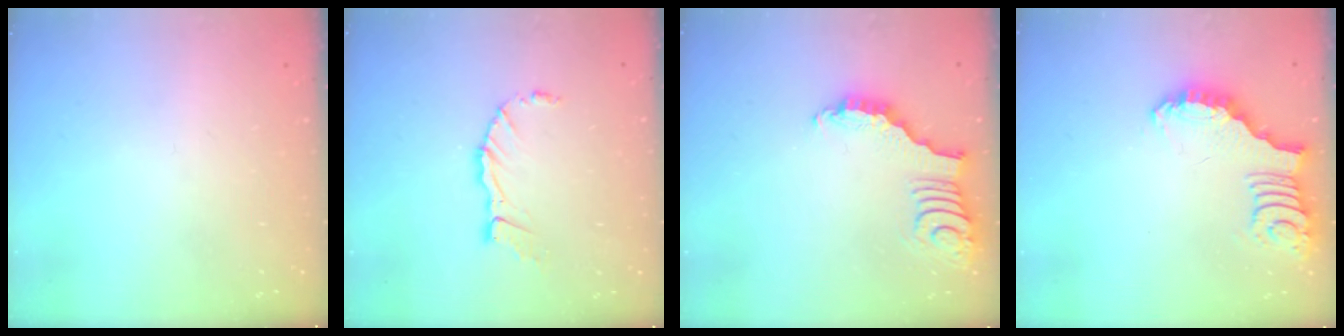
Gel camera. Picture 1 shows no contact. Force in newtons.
{"total": 7.9, "press": 7.9, "slide": 0.9}
{"total": 3.6, "press": 3.6, "slide": 0.2}
{"total": 2.7, "press": 2.7, "slide": 0.1}